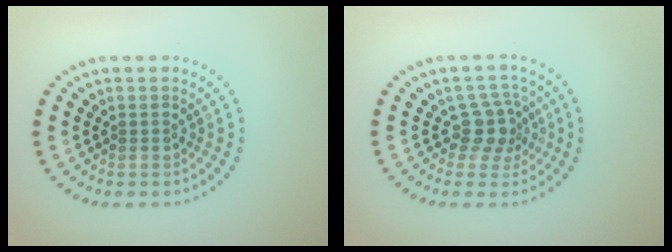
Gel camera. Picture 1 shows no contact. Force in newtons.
{"total": 2.9, "press": 2.3, "slide": 1.8}